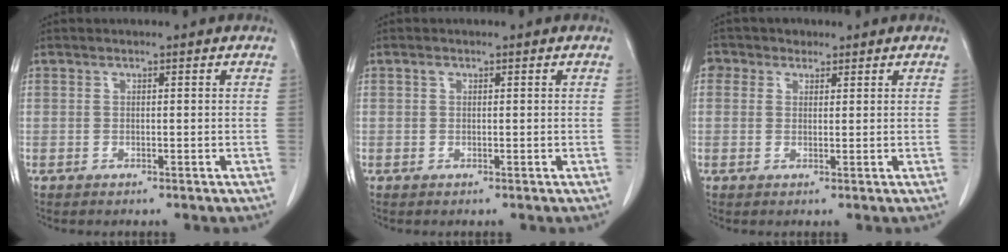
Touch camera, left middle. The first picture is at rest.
{"total": 0.6, "force": [0.2, 0.4, 0.2], "torque": [-0.004, 0.003, 0.002]}
{"total": 3.1, "force": [1.6, 2.6, 0.6], "torque": [-0.016, 0.015, 0.025]}